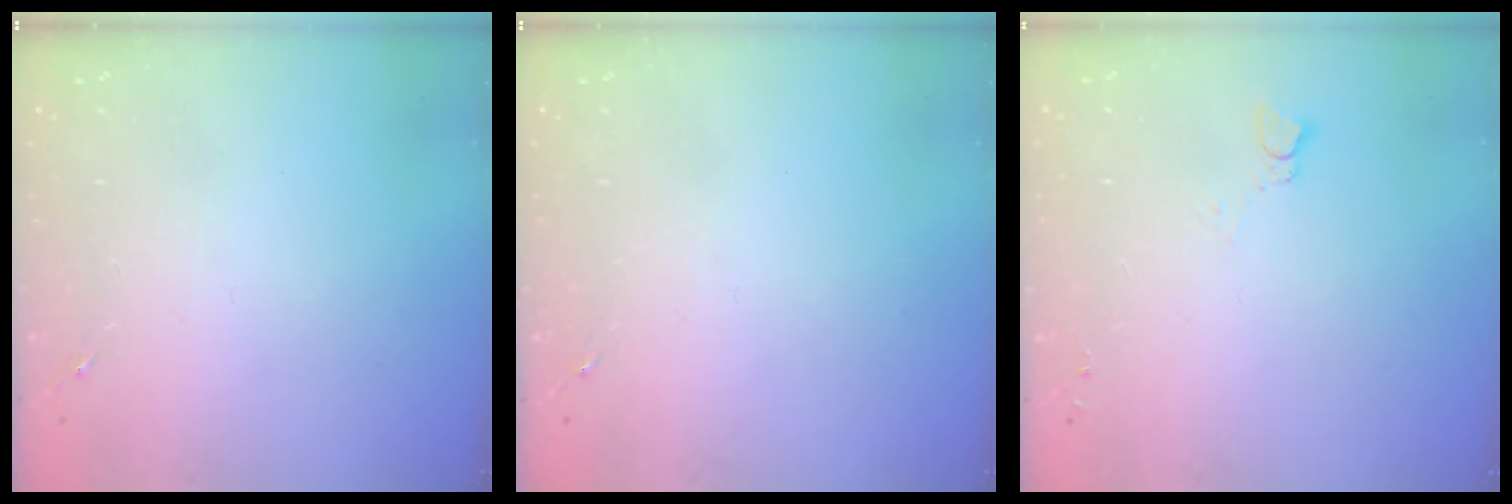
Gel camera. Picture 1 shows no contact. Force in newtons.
{"total": 0.0}
{"total": 2.5, "press": 2.5, "slide": 0.2}